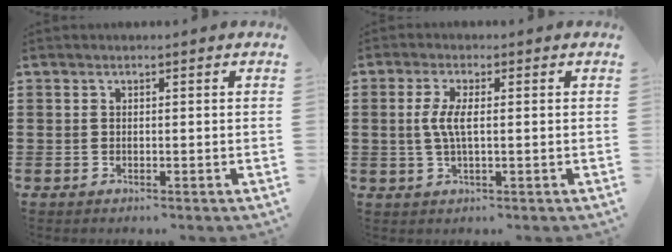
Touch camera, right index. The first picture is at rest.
{"total": 3.9, "force": [0.1, 0.9, 3.8], "torque": [-0.091, -0.009, -0.007]}